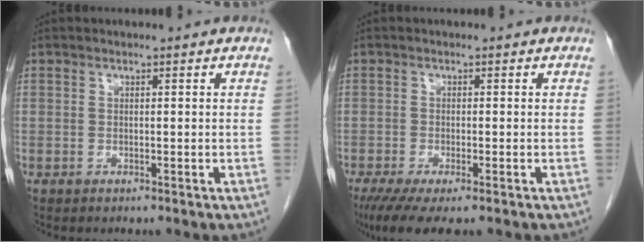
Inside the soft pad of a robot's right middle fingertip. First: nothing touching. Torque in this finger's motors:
{"motor_torque": [0.97, -0.75, 0.14, 0.05]}